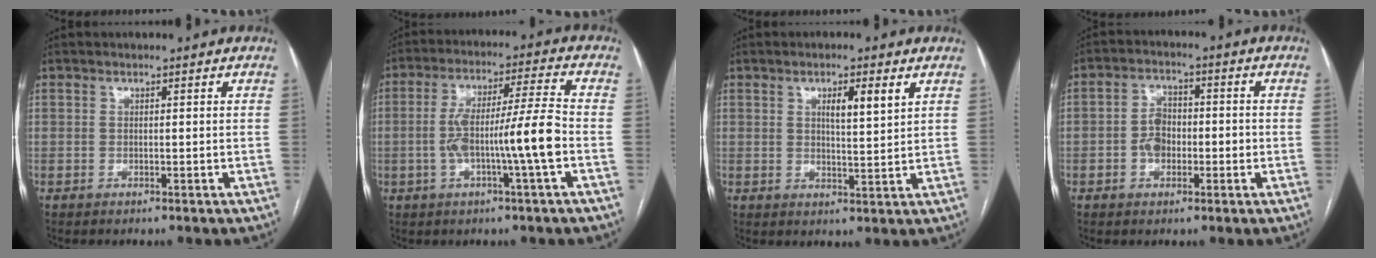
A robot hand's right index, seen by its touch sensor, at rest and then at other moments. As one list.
[{"total": 11.1, "force": [-2.4, -0.2, 10.8], "torque": [-0.200, 0.015, -0.044]}, {"total": 4.7, "force": [2.2, 0.6, 4.2], "torque": [-0.068, 0.000, 0.036]}, {"total": 5.1, "force": [-1.1, 3.5, 3.5], "torque": [-0.069, 0.020, -0.020]}]